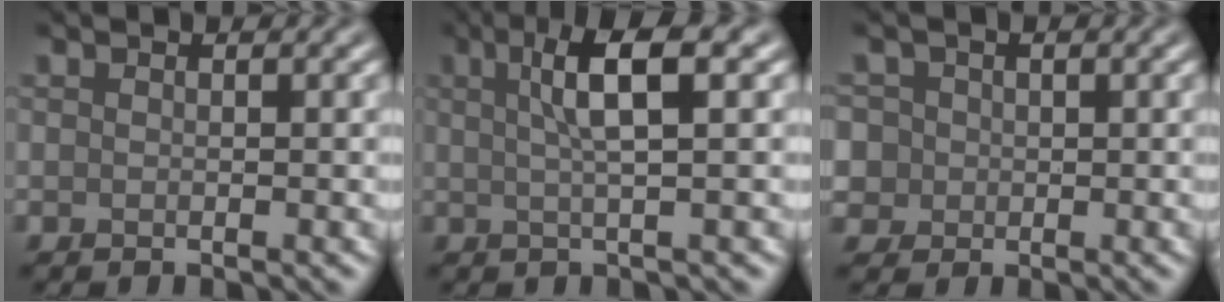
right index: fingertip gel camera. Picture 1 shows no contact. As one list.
[{"total": 5.0, "force": [1.5, 1.0, 4.7], "torque": [-0.074, 0.010, 0.021]}, {"total": 4.2, "force": [0.9, 3.9, 1.4], "torque": [-0.027, 0.029, 0.001]}]